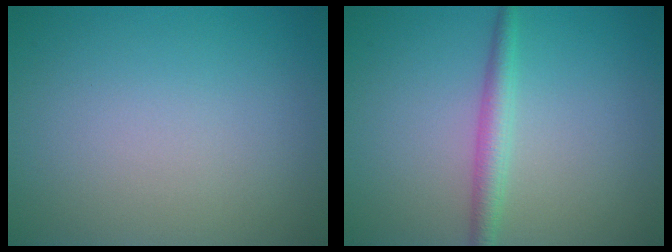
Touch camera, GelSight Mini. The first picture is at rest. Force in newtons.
{"total": 2.3, "press": 2.3, "slide": 0.0}